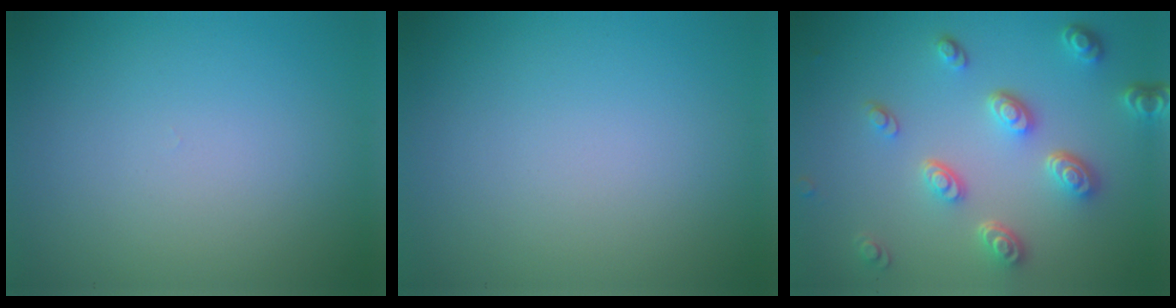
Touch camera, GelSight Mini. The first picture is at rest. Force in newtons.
{"total": 0.0}
{"total": 4.7, "press": 3.6, "slide": 3.1}